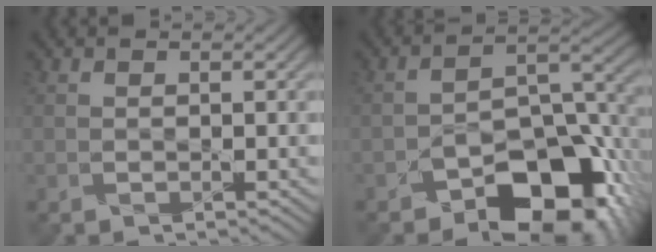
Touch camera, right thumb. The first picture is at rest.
{"total": 13.2, "force": [-8.5, 6.3, 7.9], "torque": [-0.106, -0.007, -0.146]}